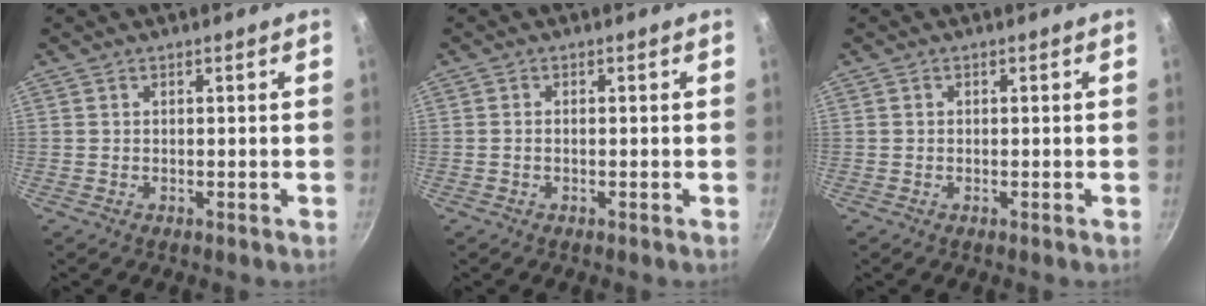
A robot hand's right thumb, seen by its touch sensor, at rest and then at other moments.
{"total": 0.7, "force": [-0.2, 0.4, 0.5], "torque": [-0.012, 0.004, -0.005]}
{"total": 0.0}